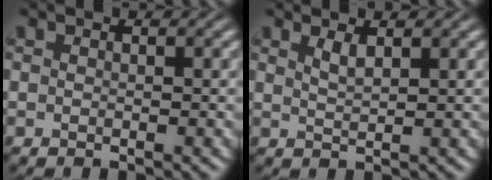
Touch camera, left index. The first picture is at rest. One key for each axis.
{"total": 1.4, "fx": 1.0, "fy": 0.4, "fz": 1.0, "tx": -0.020, "ty": -0.001, "tz": 0.020}